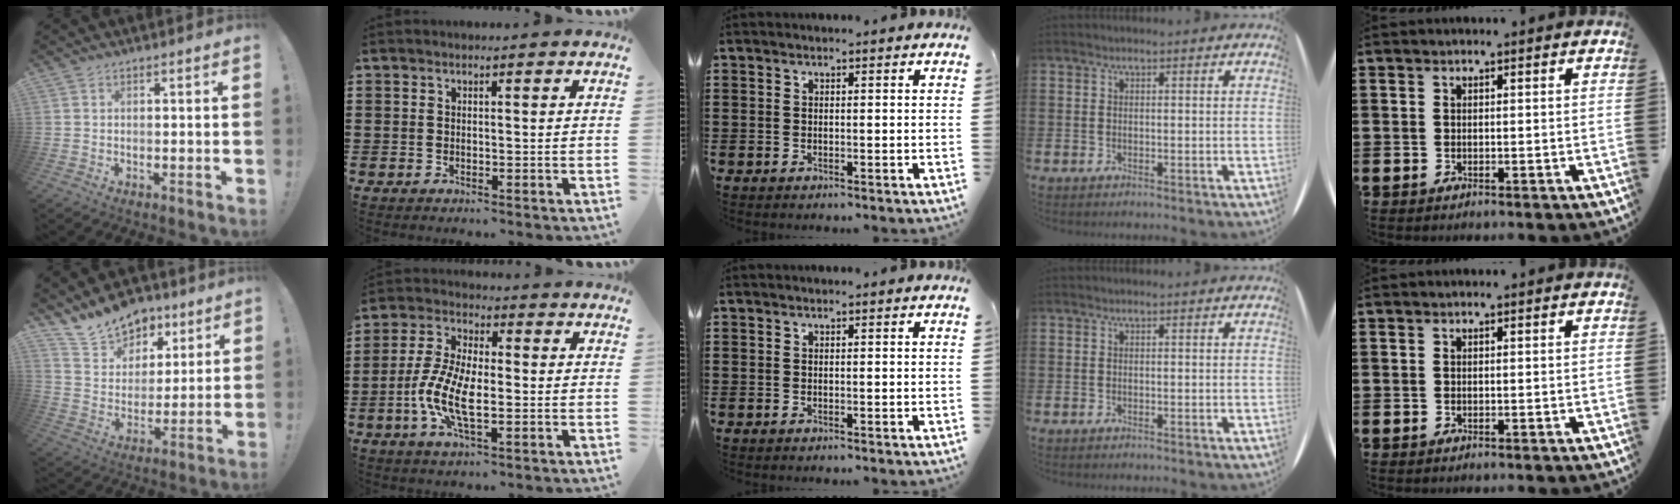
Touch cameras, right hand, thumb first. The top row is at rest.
{"thumb": {"total": 13.9, "force": [11.1, 7.9, 3.0], "torque": [-0.057, -0.081, 0.208]}, "index": {"total": 9.6, "force": [-2.5, 3.8, 8.5], "torque": [-0.196, -0.014, -0.051]}}